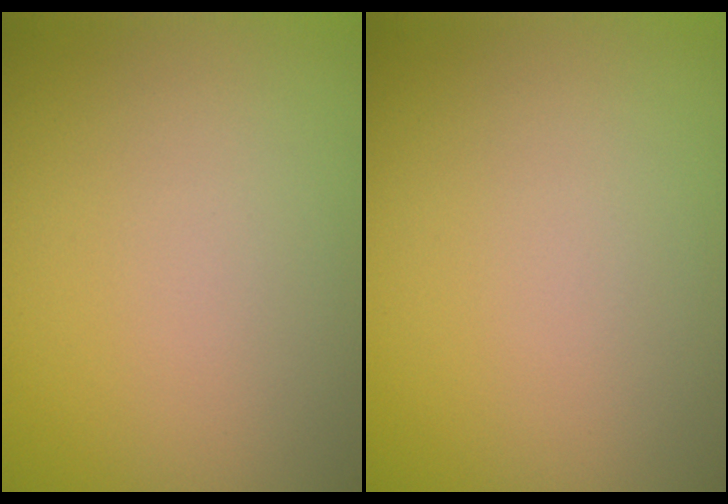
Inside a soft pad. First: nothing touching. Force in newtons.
{"total": 0.0}